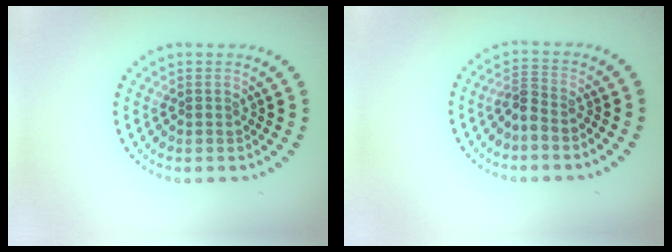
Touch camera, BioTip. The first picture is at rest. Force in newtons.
{"total": 2.0, "press": 1.5, "slide": 1.3}